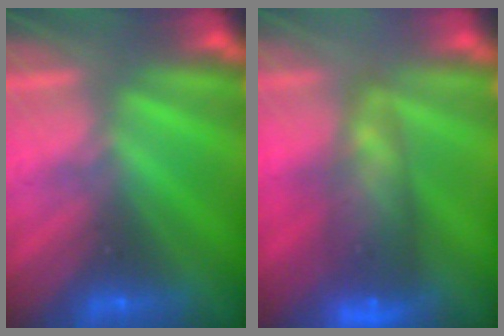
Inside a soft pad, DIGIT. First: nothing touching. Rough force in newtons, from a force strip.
{"total": 6.9}